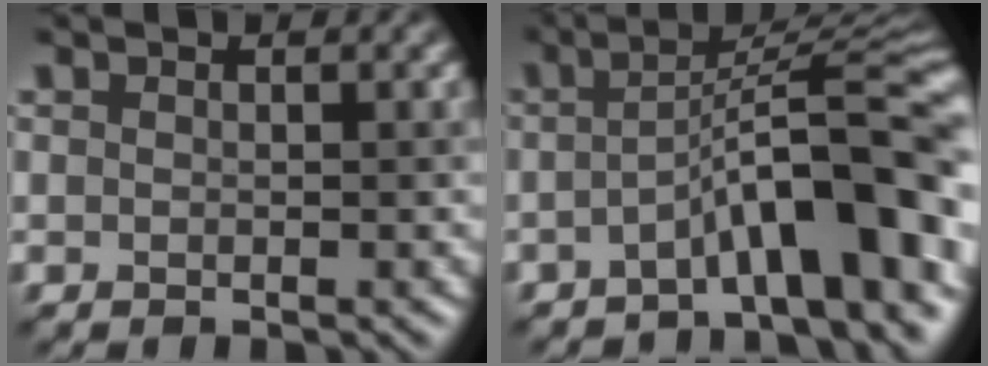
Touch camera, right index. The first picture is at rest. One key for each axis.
{"total": 9.6, "fx": -3.3, "fy": 1.8, "fz": 8.9, "tx": -0.109, "ty": 0.028, "tz": -0.056}